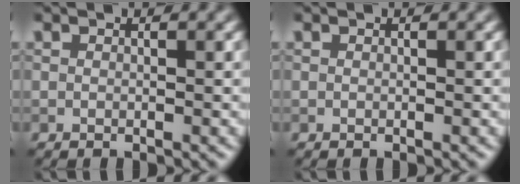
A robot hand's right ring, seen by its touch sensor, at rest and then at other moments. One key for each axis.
{"total": 0.0}